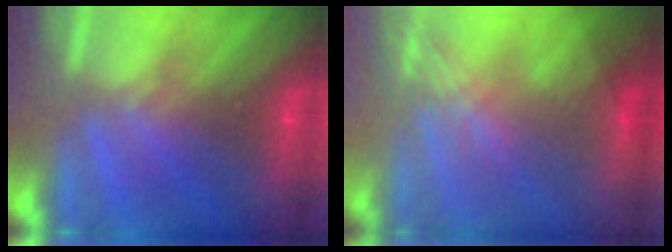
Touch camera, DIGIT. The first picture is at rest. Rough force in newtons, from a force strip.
{"total": 2.7}